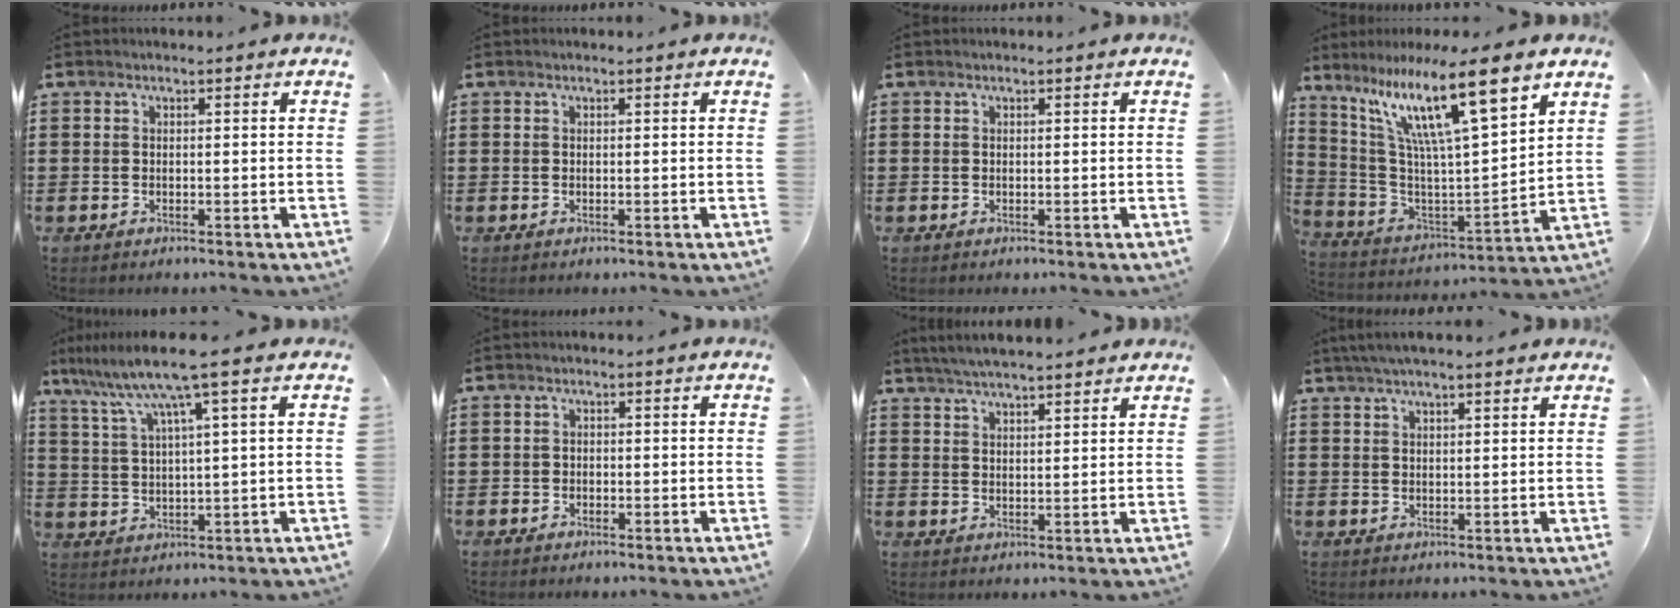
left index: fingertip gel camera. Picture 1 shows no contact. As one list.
[{"total": 0.0}, {"total": 0.0}, {"total": 15.5, "force": [9.2, 3.7, 12.0], "torque": [-0.226, -0.037, 0.149]}, {"total": 8.0, "force": [4.7, -0.2, 6.4], "torque": [-0.148, -0.022, 0.075]}, {"total": 1.0, "force": [-0.8, 0.6, 0.1], "torque": [-0.005, 0.003, -0.018]}, {"total": 4.0, "force": [3.7, -0.1, 1.3], "torque": [-0.036, -0.006, 0.068]}, {"total": 3.2, "force": [2.5, 0.4, 2.0], "torque": [-0.043, 0.004, 0.047]}]